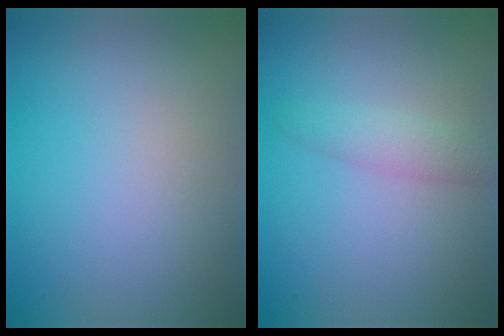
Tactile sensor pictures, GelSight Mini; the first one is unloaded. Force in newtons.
{"total": 1.8, "press": 1.8, "slide": 0.1}